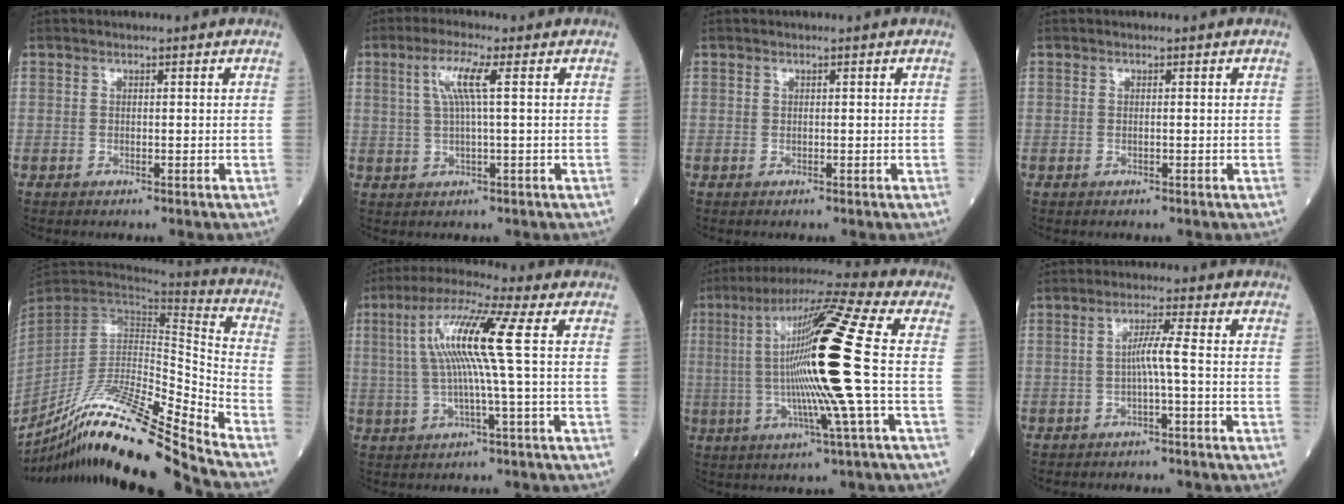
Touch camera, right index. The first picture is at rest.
{"total": 5.0, "force": [1.4, -0.3, 4.8], "torque": [-0.103, 0.010, 0.031]}
{"total": 0.0}
{"total": 0.0}
{"total": 22.8, "force": [-19.4, -1.5, 11.9], "torque": [-0.214, -0.024, -0.344]}
{"total": 10.8, "force": [1.5, -1.0, 10.6], "torque": [-0.212, 0.019, 0.027]}
{"total": 19.8, "force": [0.3, -1.2, 19.8], "torque": [-0.375, 0.005, -0.010]}
{"total": 3.4, "force": [-0.7, -0.7, 3.2], "torque": [-0.062, 0.007, -0.010]}